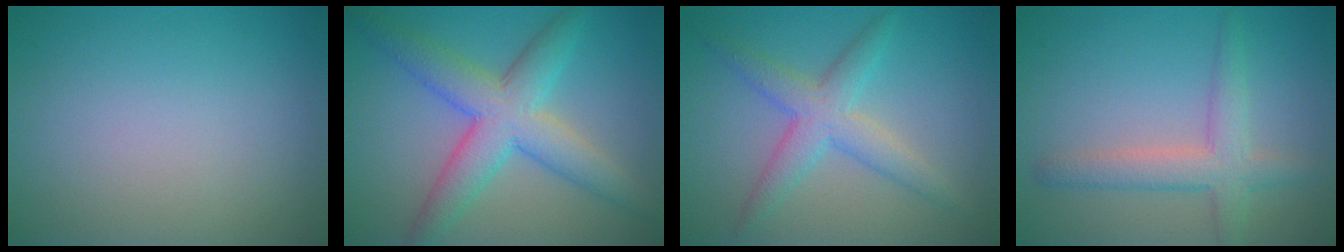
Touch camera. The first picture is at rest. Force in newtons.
{"total": 6.8, "press": 6.8, "slide": 0.1}
{"total": 4.1, "press": 4.1, "slide": 0.1}
{"total": 3.7, "press": 3.6, "slide": 0.2}